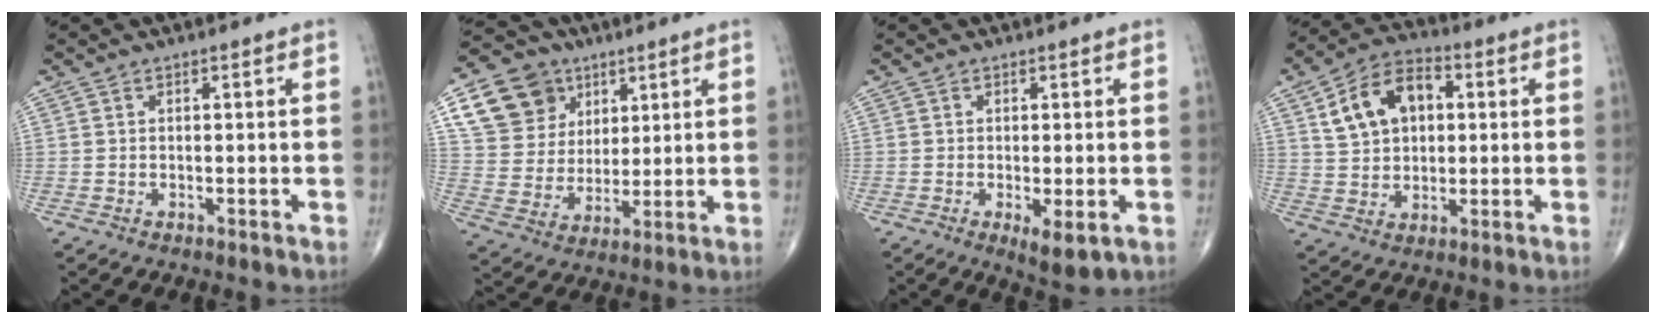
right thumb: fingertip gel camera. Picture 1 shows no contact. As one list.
[{"total": 14.9, "force": [7.0, 11.9, 5.6], "torque": [-0.071, -0.014, 0.131]}, {"total": 4.4, "force": [-1.2, 1.5, 4.0], "torque": [-0.066, -0.014, -0.017]}, {"total": 12.6, "force": [3.4, 8.4, 8.7], "torque": [-0.128, 0.013, 0.054]}]